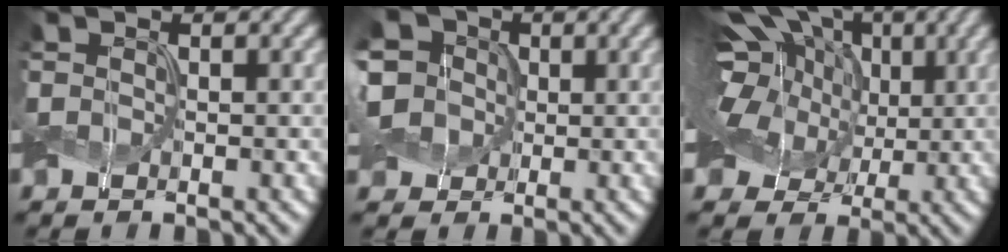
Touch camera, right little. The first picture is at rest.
{"total": 8.3, "force": [2.1, 6.8, 4.2], "torque": [-0.104, 0.030, 0.019]}
{"total": 17.0, "force": [4.8, 12.9, 9.9], "torque": [-0.200, 0.048, 0.057]}